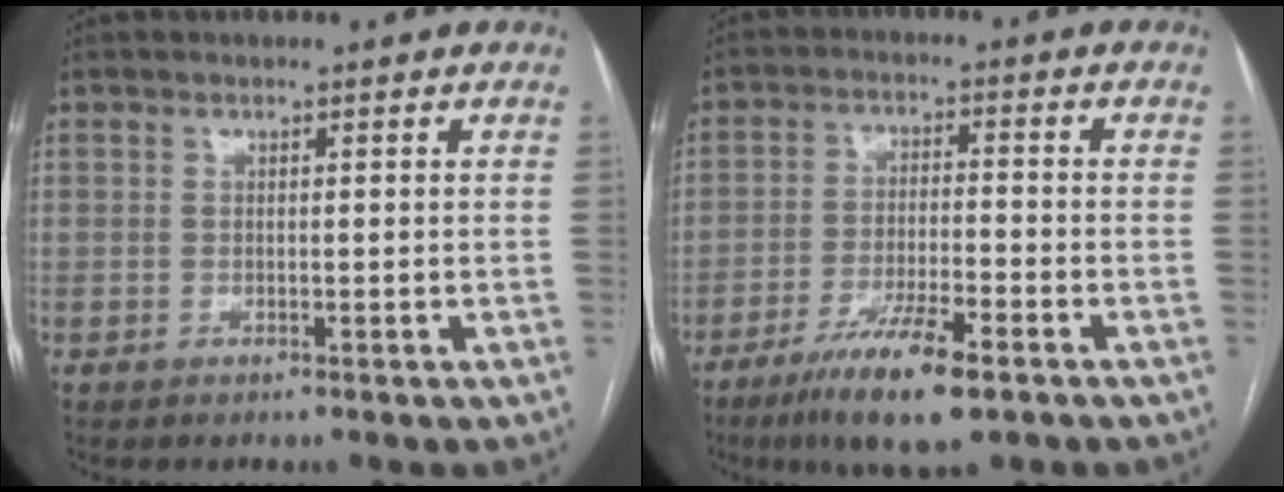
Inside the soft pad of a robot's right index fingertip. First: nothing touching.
{"total": 10.1, "force": [-6.3, 1.5, 7.8], "torque": [-0.143, -0.020, -0.106]}